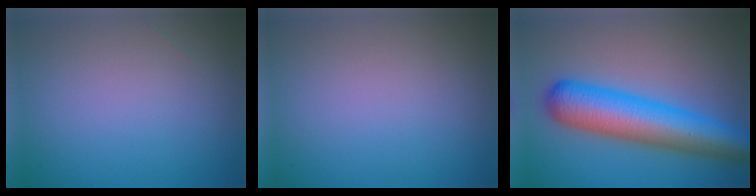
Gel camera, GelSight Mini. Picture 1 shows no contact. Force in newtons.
{"total": 0.0}
{"total": 9.0, "press": 9.0, "slide": 0.3}